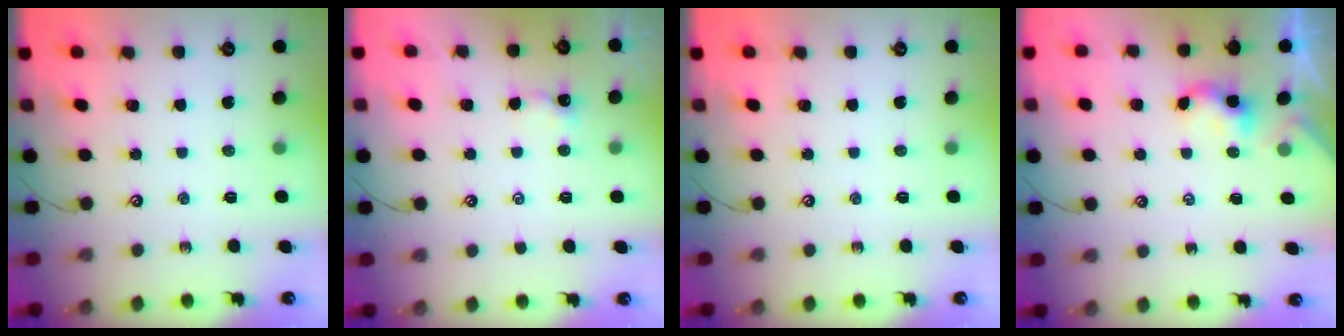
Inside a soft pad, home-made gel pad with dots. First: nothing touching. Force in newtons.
{"total": 2.2, "press": 2.2, "slide": 0.2}
{"total": 0.0}
{"total": 1.7, "press": 1.6, "slide": 0.4}